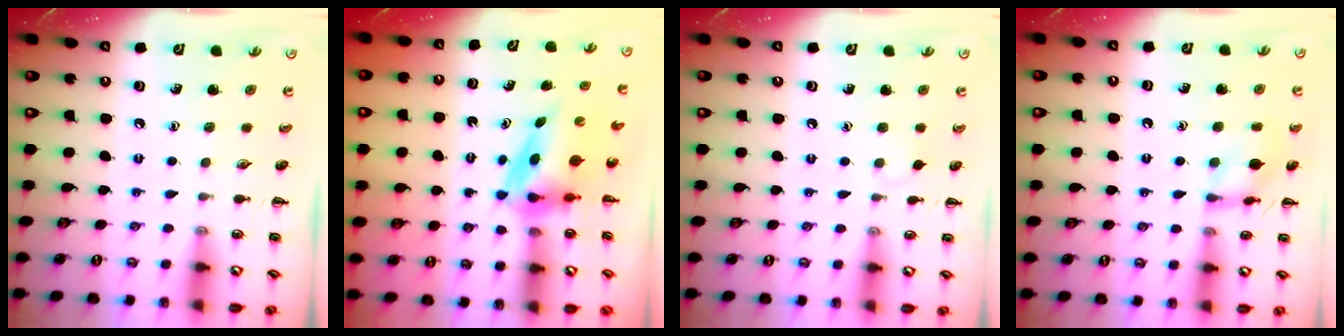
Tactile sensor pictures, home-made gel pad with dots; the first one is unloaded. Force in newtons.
{"total": 6.0, "press": 5.9, "slide": 1.1}
{"total": 2.8, "press": 2.6, "slide": 1.1}
{"total": 9.9, "press": 9.9, "slide": 0.4}